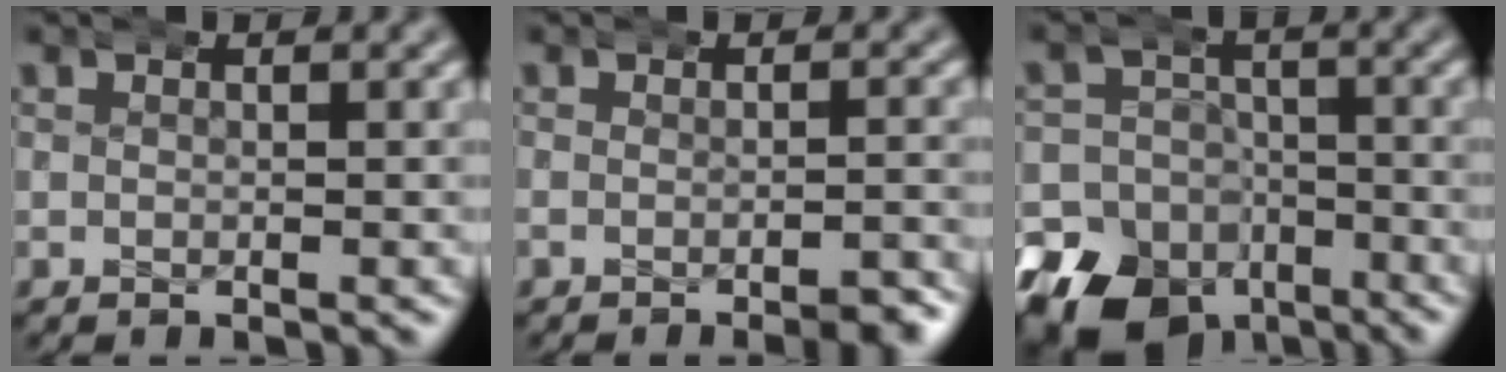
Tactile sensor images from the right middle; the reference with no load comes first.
{"total": 2.3, "force": [-1.9, 0.2, 1.3], "torque": [-0.008, 0.004, -0.036]}
{"total": 15.7, "force": [-9.7, 11.4, 4.8], "torque": [-0.071, -0.060, -0.153]}